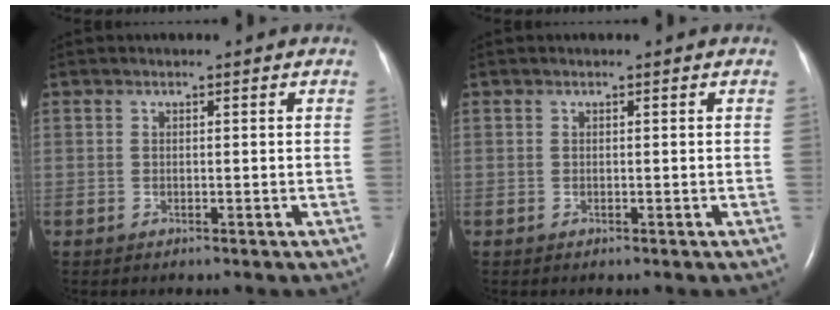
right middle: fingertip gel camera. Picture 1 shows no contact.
{"total": 0.0}